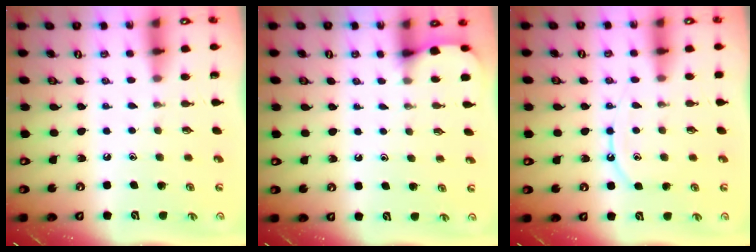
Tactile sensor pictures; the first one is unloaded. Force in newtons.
{"total": 3.0, "press": 2.9, "slide": 0.3}
{"total": 8.2, "press": 8.1, "slide": 0.9}